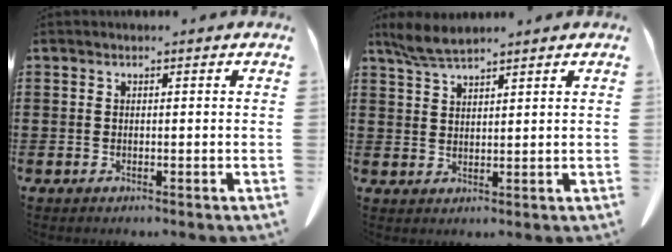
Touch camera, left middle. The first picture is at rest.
{"total": 3.7, "force": [3.2, 0.3, 1.8], "torque": [-0.044, -0.007, 0.061]}